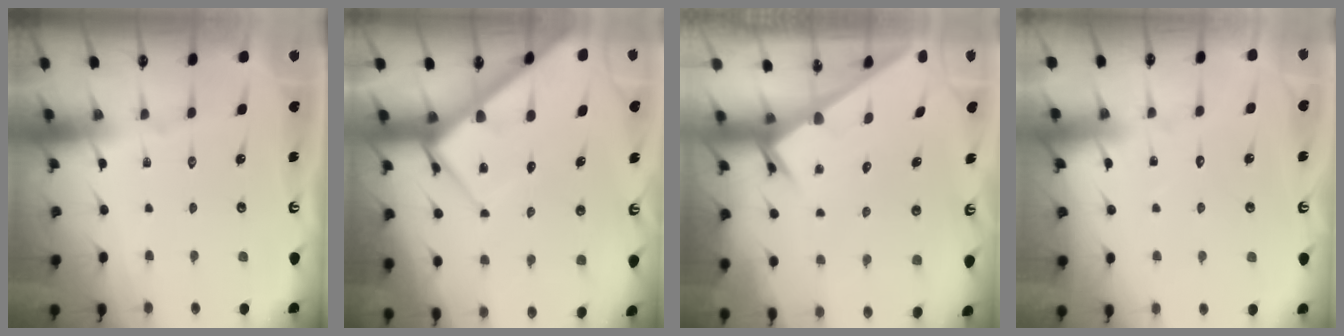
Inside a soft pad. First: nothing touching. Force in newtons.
{"total": 6.8, "press": 6.8, "slide": 0.7}
{"total": 2.4, "press": 2.4, "slide": 0.1}
{"total": 7.1, "press": 7.0, "slide": 0.6}